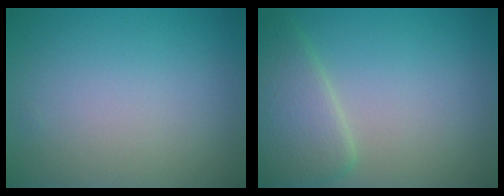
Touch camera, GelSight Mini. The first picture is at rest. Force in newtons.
{"total": 4.4, "press": 4.4, "slide": 0.1}